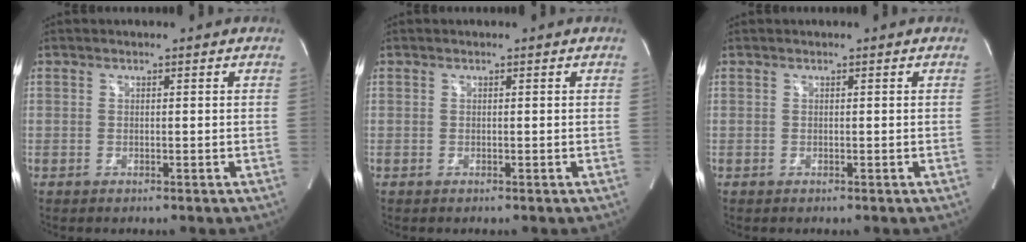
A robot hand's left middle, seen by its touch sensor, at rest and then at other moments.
{"total": 0.0}
{"total": 0.0}